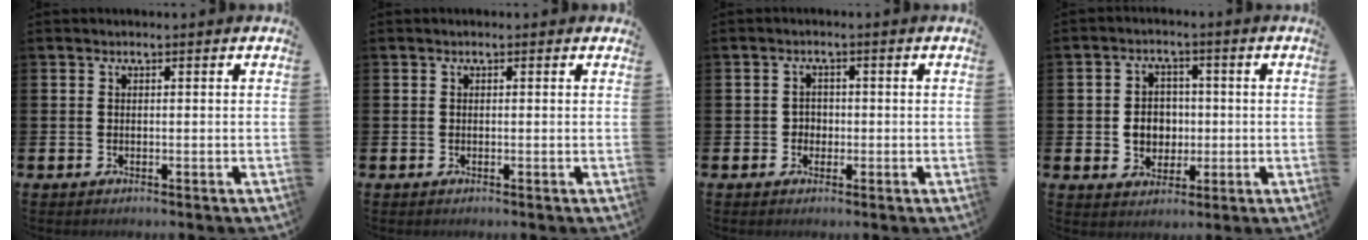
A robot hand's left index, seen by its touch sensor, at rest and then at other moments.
{"total": 0.0}
{"total": 1.8, "force": [-0.2, 1.7, 0.5], "torque": [-0.007, 0.005, -0.009]}
{"total": 4.5, "force": [0.0, 4.0, 2.0], "torque": [-0.035, 0.007, -0.008]}